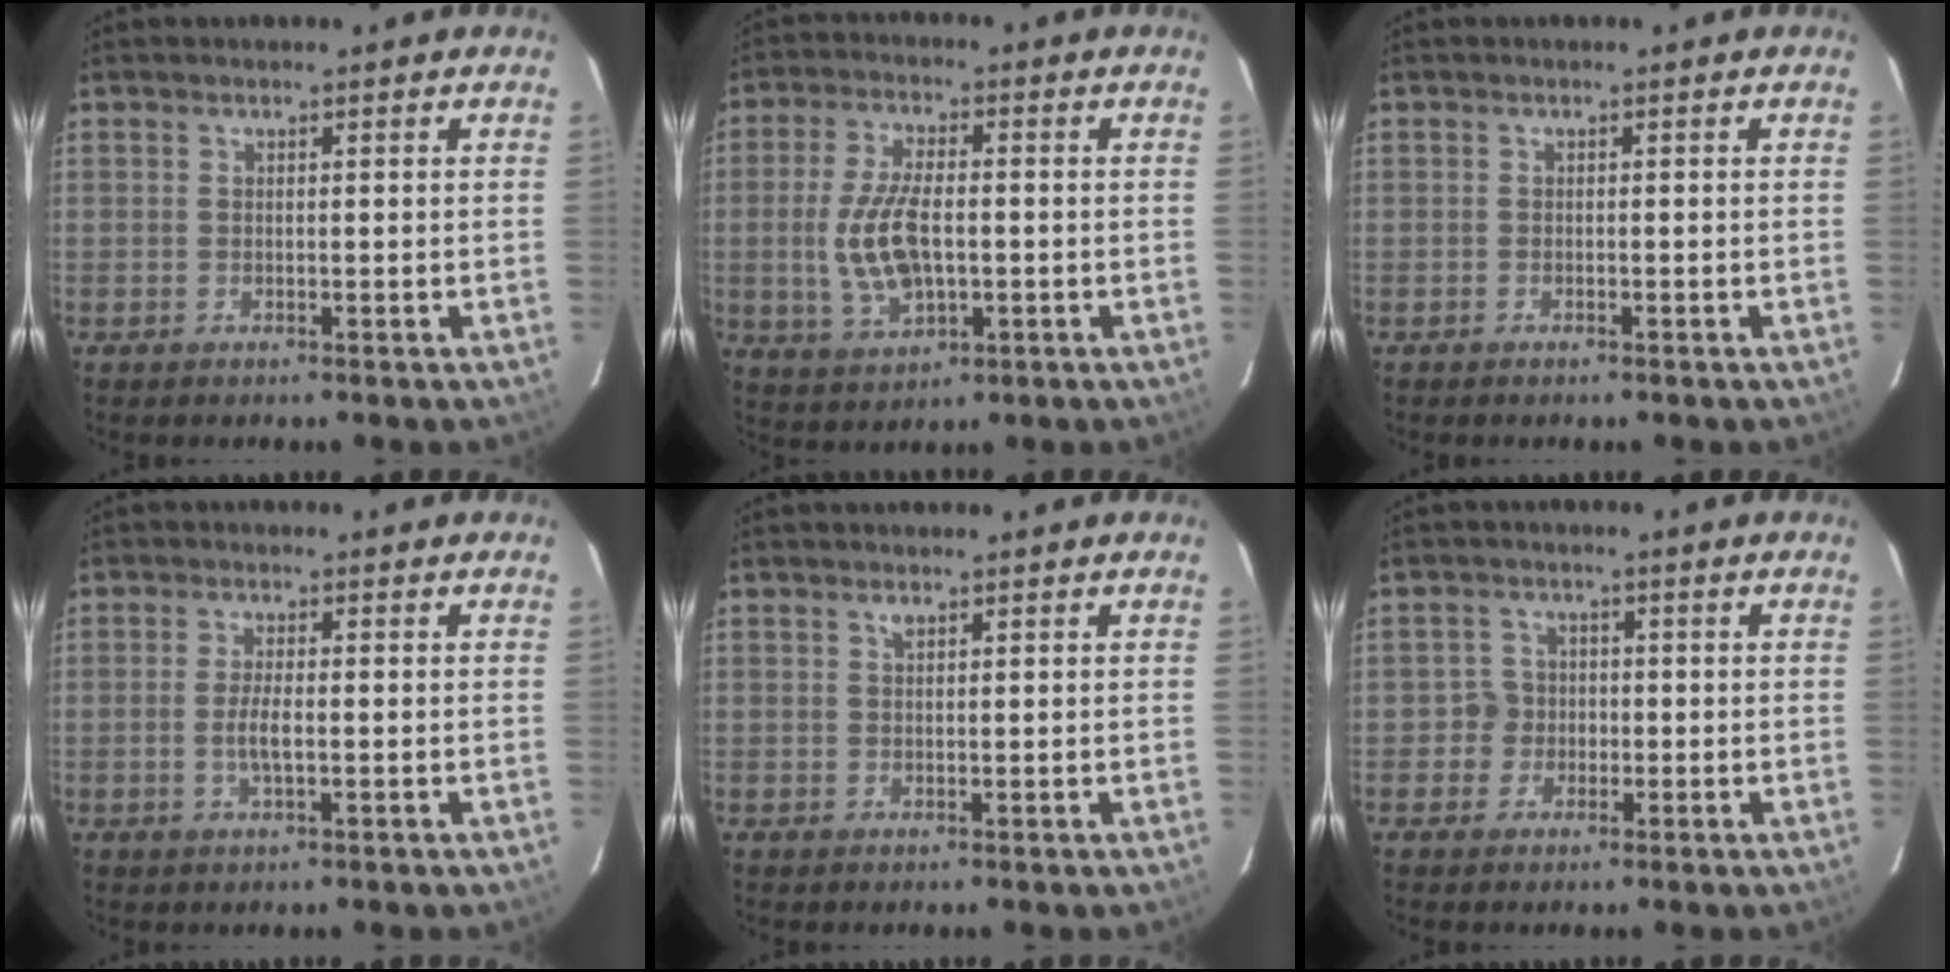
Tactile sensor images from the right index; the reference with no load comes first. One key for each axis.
{"total": 11.0, "fx": -1.1, "fy": 5.4, "fz": 9.5, "tx": -0.196, "ty": -0.003, "tz": -0.014}
{"total": 0.6, "fx": -0.5, "fy": 0.2, "fz": 0.2, "tx": -0.005, "ty": 0.001, "tz": -0.010}
{"total": 3.2, "fx": -0.7, "fy": 0.8, "fz": 3.0, "tx": -0.059, "ty": -0.004, "tz": -0.012}
{"total": 0.8, "fx": 0.5, "fy": 0.4, "fz": 0.5, "tx": -0.008, "ty": 0.003, "tz": 0.009}
{"total": 3.4, "fx": -0.9, "fy": 3.2, "fz": 0.1, "tx": 0.004, "ty": 0.015, "tz": -0.017}